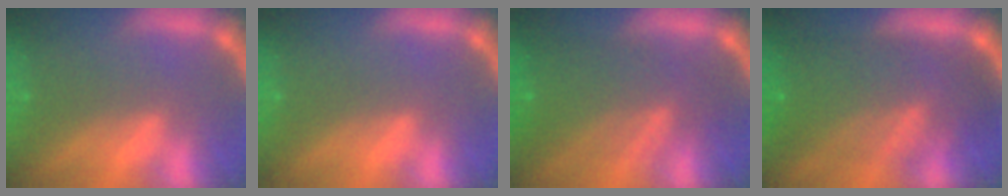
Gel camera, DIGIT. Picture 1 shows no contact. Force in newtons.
{"total": 0.0}
{"total": 7.6}
{"total": 10.0}